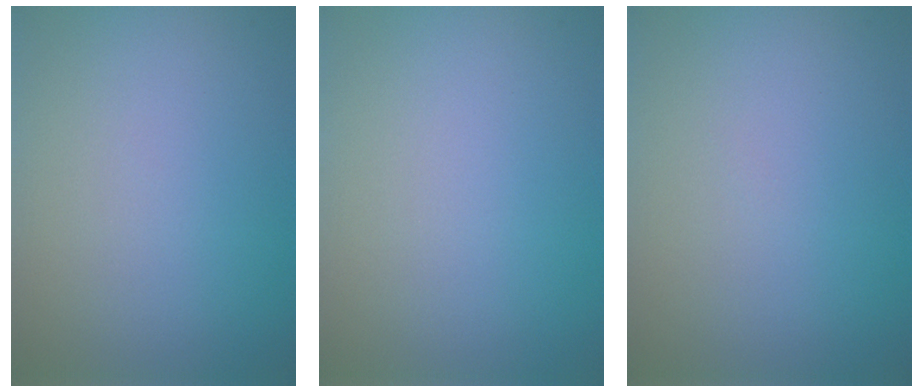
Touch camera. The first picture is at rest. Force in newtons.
{"total": 0.0}
{"total": 0.0}